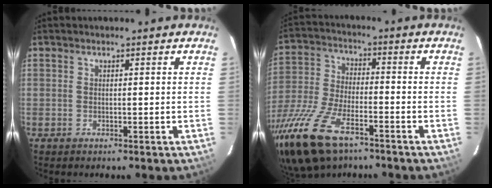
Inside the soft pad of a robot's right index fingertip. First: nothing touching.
{"total": 21.0, "force": [-13.5, 8.9, 13.4], "torque": [-0.308, -0.044, -0.254]}